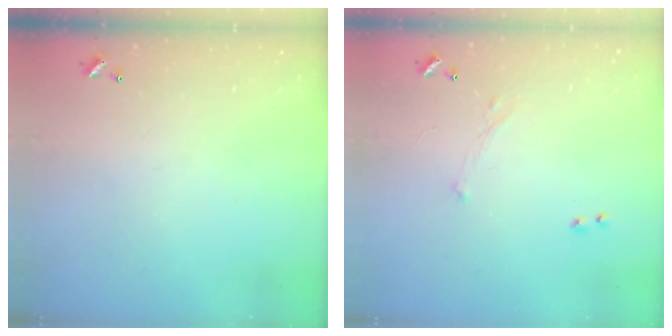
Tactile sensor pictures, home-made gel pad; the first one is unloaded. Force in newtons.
{"total": 0.7, "press": 0.3, "slide": 0.6}